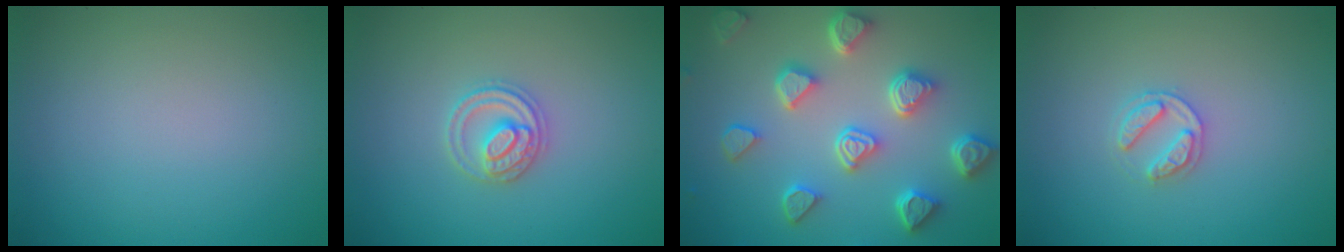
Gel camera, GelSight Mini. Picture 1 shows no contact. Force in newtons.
{"total": 2.8, "press": 2.8, "slide": 0.3}
{"total": 6.4, "press": 5.2, "slide": 3.8}
{"total": 2.0, "press": 2.0, "slide": 0.3}